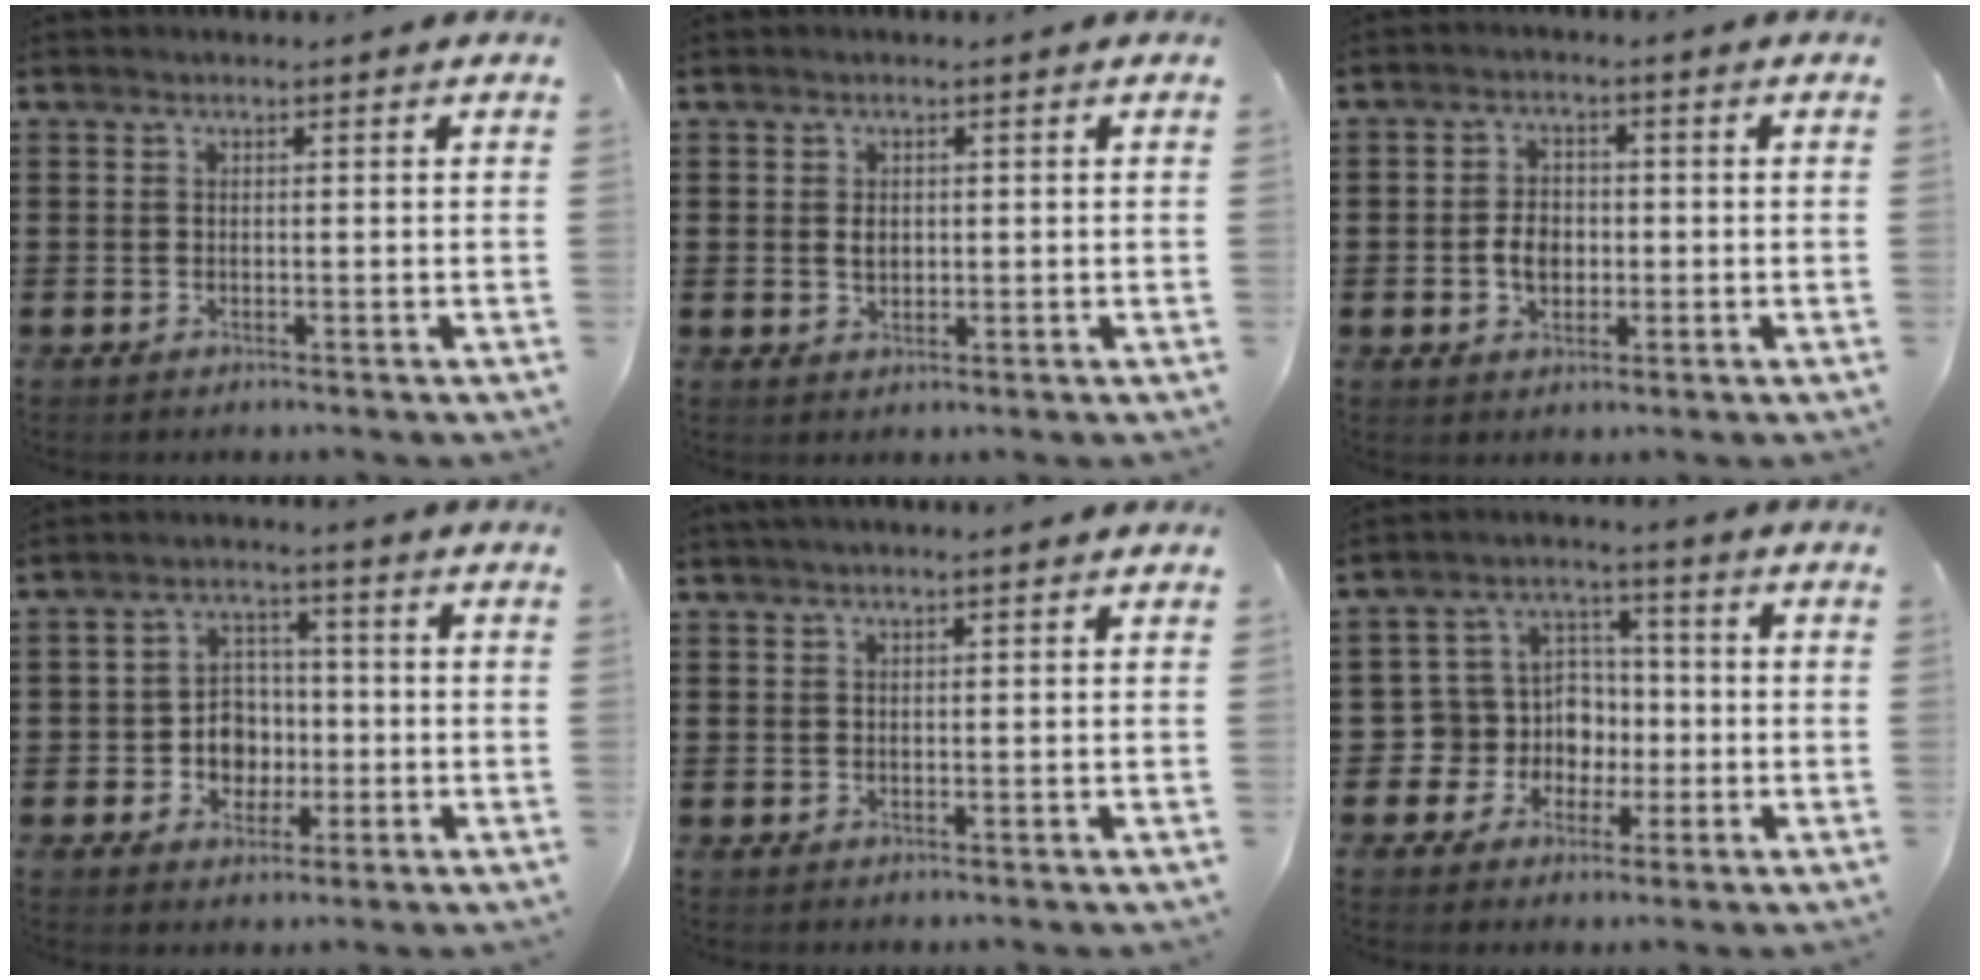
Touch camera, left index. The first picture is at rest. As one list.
[{"total": 1.6, "force": [0.3, 1.0, 1.1], "torque": [-0.018, 0.002, 0.003]}, {"total": 4.0, "force": [-0.7, 2.8, 2.7], "torque": [-0.048, 0.003, -0.015]}, {"total": 5.3, "force": [-1.0, 4.8, 1.9], "torque": [-0.042, 0.012, -0.022]}, {"total": 1.1, "force": [0.9, 0.0, 0.7], "torque": [-0.016, 0.001, 0.016]}, {"total": 7.5, "force": [-0.5, 7.3, 1.7], "torque": [-0.078, 0.000, -0.008]}]